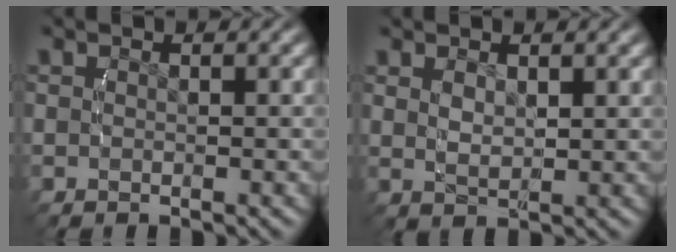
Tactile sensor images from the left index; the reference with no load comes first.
{"total": 1.8, "force": [1.0, 0.5, 1.5], "torque": [-0.023, -0.002, 0.023]}